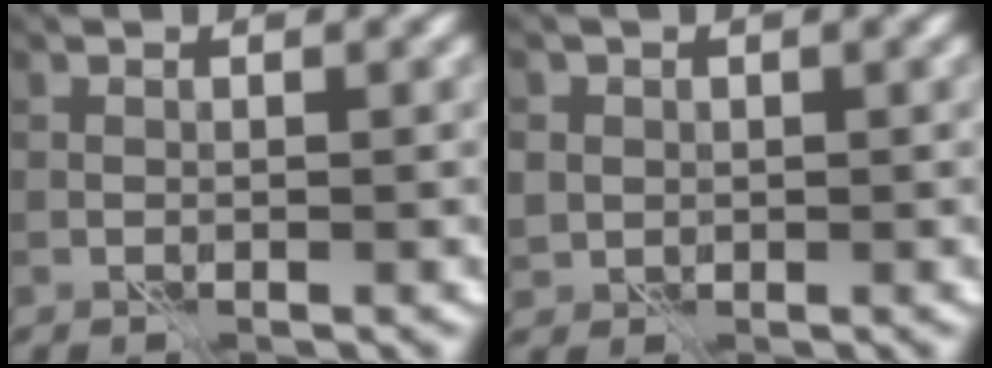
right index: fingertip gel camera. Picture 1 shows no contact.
{"total": 2.7, "force": [0.5, 2.5, 0.8], "torque": [-0.015, 0.006, 0.007]}